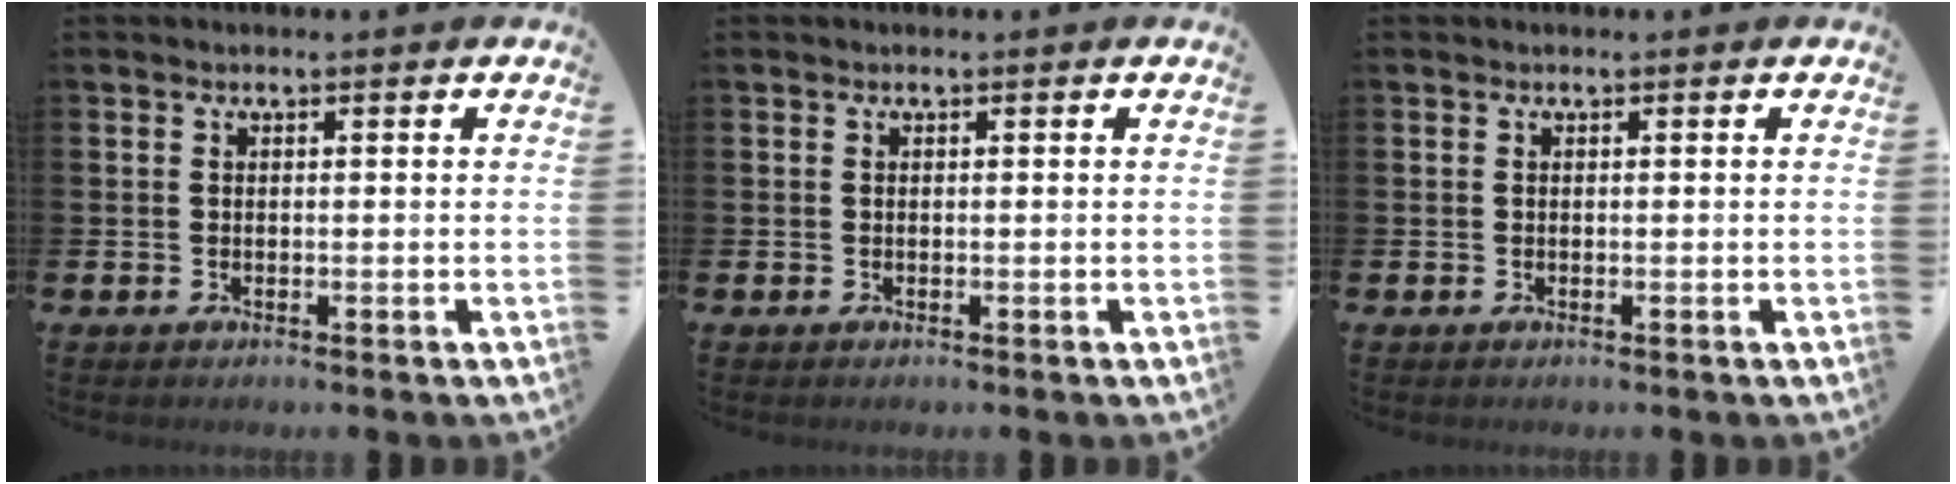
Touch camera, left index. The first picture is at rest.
{"total": 0.0}
{"total": 0.0}